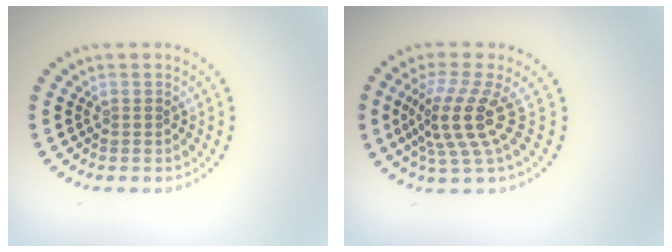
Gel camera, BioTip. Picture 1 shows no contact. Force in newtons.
{"total": 4.6, "press": 3.3, "slide": 3.3}